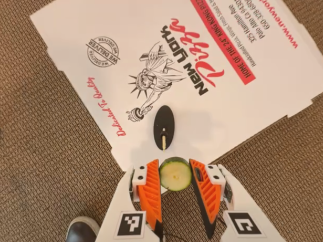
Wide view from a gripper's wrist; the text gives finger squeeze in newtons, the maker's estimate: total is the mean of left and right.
{"total": 7.3, "left": 7.4, "right": 7.1}